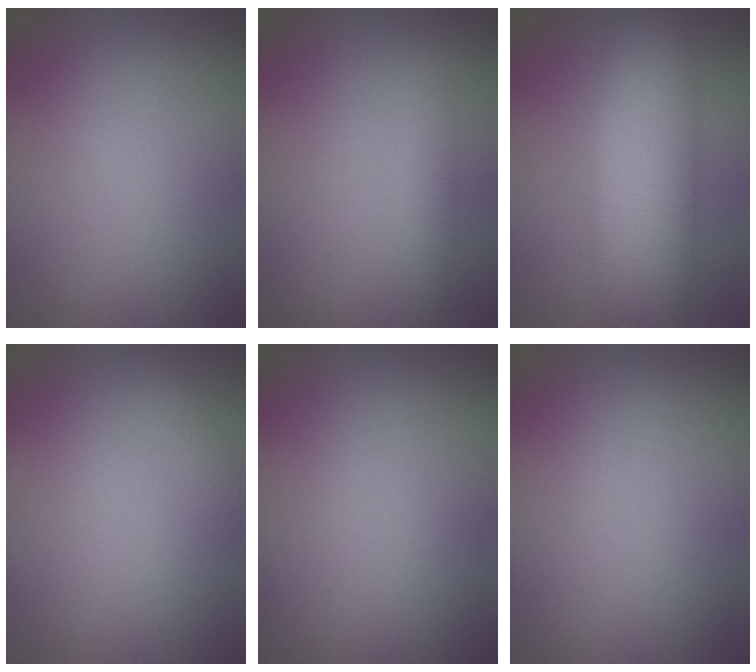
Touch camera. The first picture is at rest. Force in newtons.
{"total": 1.6, "press": 1.6, "slide": 0.0}
{"total": 10.8, "press": 10.8, "slide": 0.5}
{"total": 1.6, "press": 1.6, "slide": 0.2}
{"total": 0.0}
{"total": 0.0}